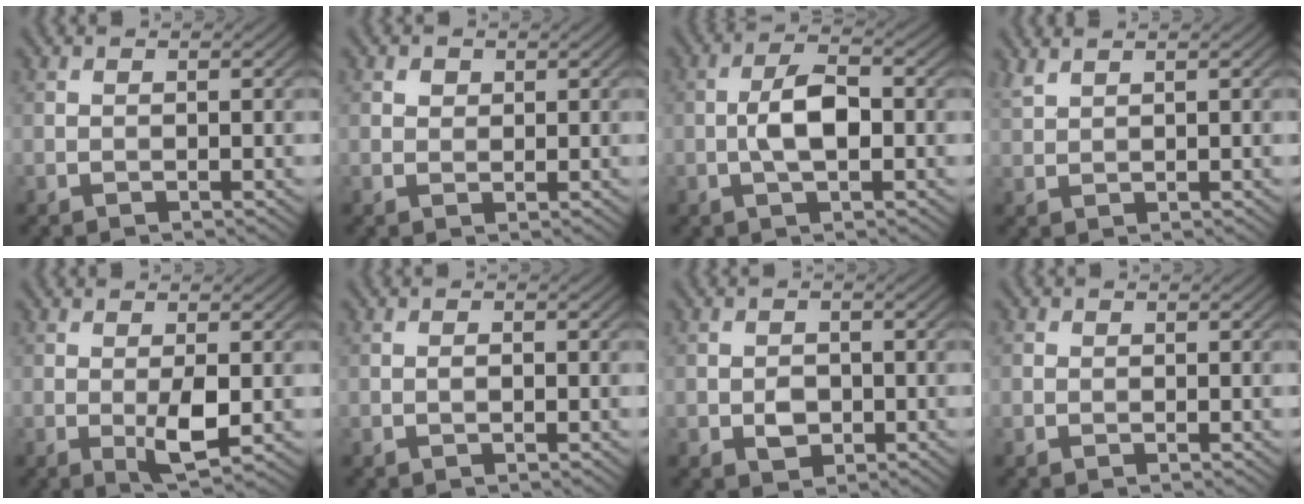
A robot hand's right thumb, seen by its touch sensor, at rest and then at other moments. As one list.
[{"total": 1.3, "force": [0.7, 1.0, 0.4], "torque": [-0.007, 0.000, 0.011]}, {"total": 5.3, "force": [-0.6, 2.2, 4.8], "torque": [-0.097, 0.009, -0.018]}, {"total": 1.8, "force": [1.6, 0.3, 0.8], "torque": [-0.025, 0.005, 0.041]}, {"total": 3.8, "force": [-0.5, 1.1, 3.6], "torque": [-0.069, -0.005, -0.007]}, {"total": 0.7, "force": [-0.1, 0.3, 0.6], "torque": [-0.011, 0.002, -0.003]}, {"total": 2.4, "force": [-0.7, 1.9, 1.3], "torque": [-0.023, -0.005, -0.013]}, {"total": 0.5, "force": [0.0, 0.5, 0.1], "torque": [0.002, -0.003, -0.003]}]